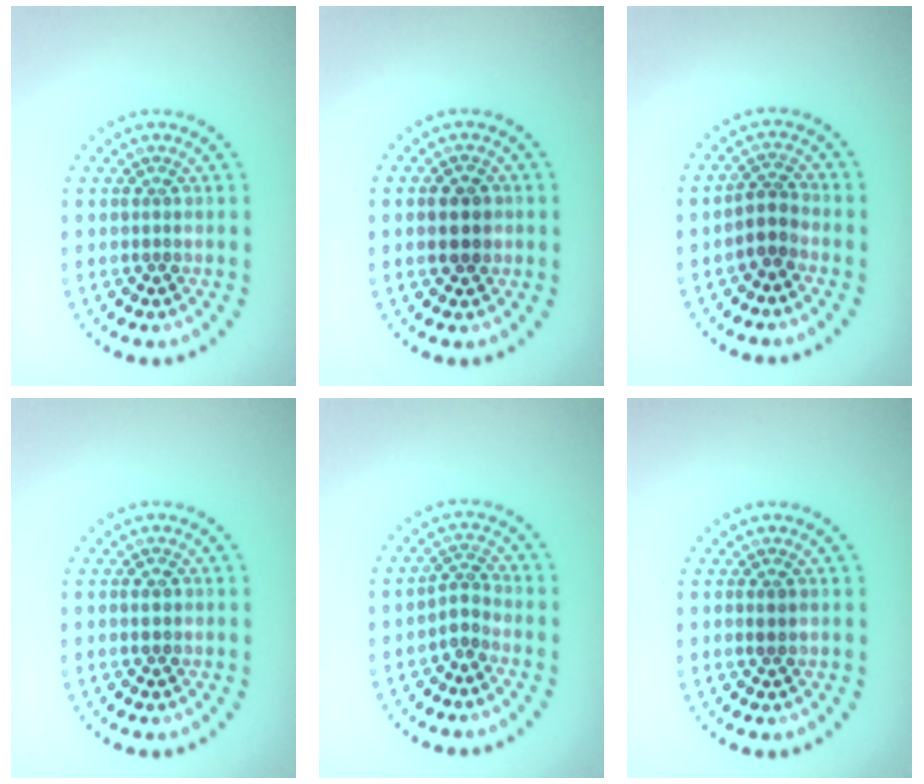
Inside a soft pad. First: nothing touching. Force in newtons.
{"total": 3.1, "press": 3.1, "slide": 0.1}
{"total": 2.3, "press": 1.9, "slide": 1.3}
{"total": 1.2, "press": 1.2, "slide": 0.2}
{"total": 1.9, "press": 1.4, "slide": 1.2}
{"total": 1.0, "press": 0.9, "slide": 0.4}